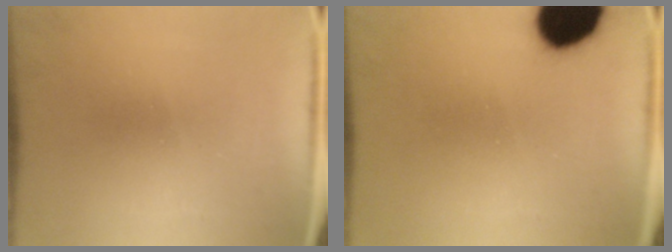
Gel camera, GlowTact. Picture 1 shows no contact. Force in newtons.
{"total": 14.8}